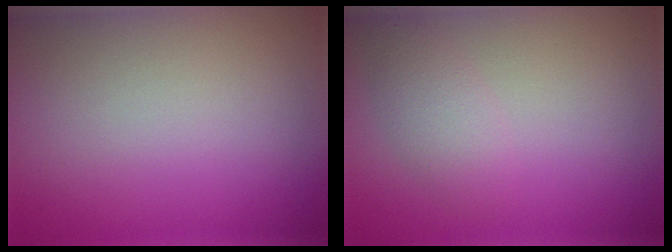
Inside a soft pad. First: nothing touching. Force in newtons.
{"total": 2.2, "press": 2.2, "slide": 0.1}